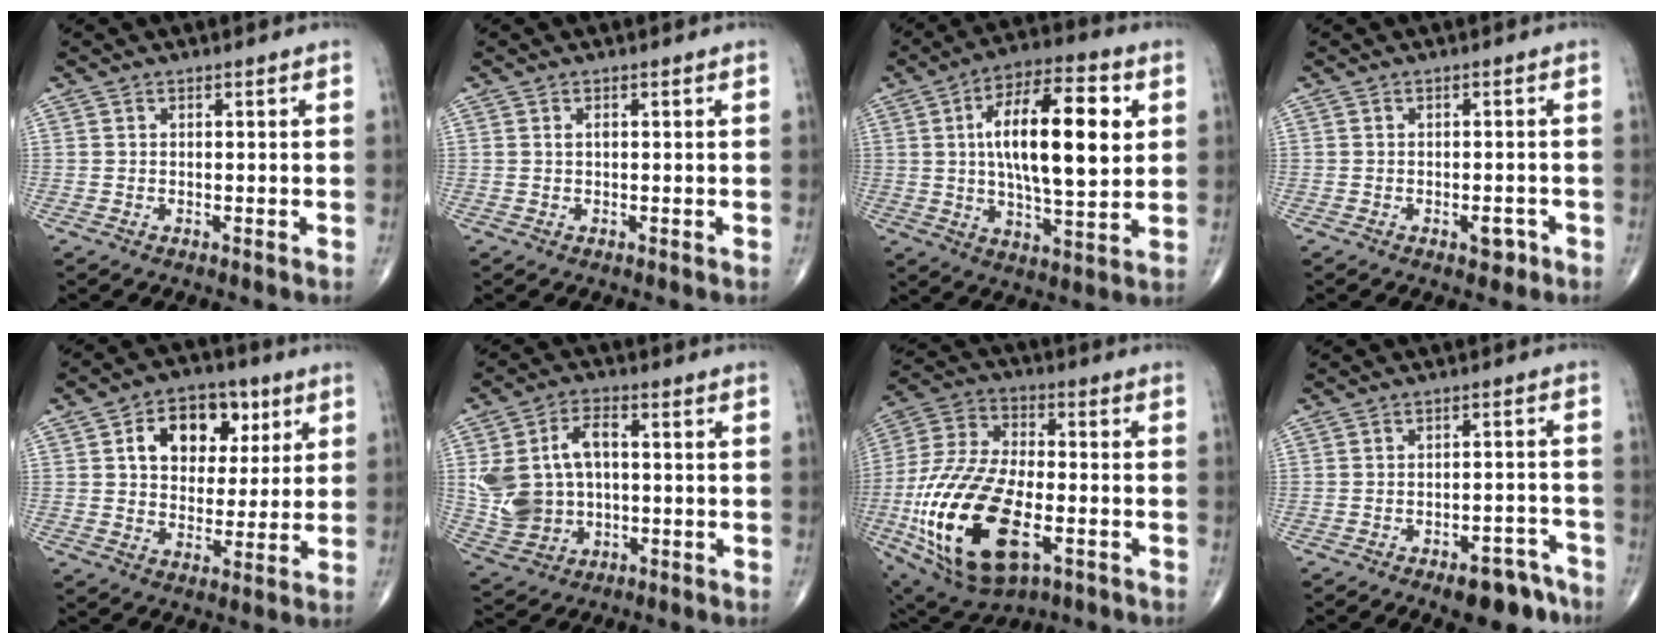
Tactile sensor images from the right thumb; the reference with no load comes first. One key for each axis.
{"total": 0.7, "fx": 0.2, "fy": 0.3, "fz": 0.6, "tx": -0.013, "ty": 0.003, "tz": 0.004}
{"total": 19.7, "fx": 3.9, "fy": 7.2, "fz": 17.9, "tx": -0.278, "ty": 0.000, "tz": 0.058}
{"total": 2.5, "fx": -1.3, "fy": 1.3, "fz": 1.7, "tx": -0.014, "ty": 0.006, "tz": -0.015}
{"total": 13.2, "fx": 4.4, "fy": 9.3, "fz": 8.2, "tx": -0.081, "ty": 0.000, "tz": 0.067}
{"total": 12.6, "fx": 0.8, "fy": 8.8, "fz": 8.9, "tx": -0.159, "ty": 0.017, "tz": 0.025}
{"total": 25.6, "fx": -7.6, "fy": 12.9, "fz": 20.8, "tx": -0.437, "ty": 0.003, "tz": -0.124}
{"total": 8.8, "fx": -6.3, "fy": 3.9, "fz": 4.8, "tx": -0.042, "ty": 0.052, "tz": -0.084}